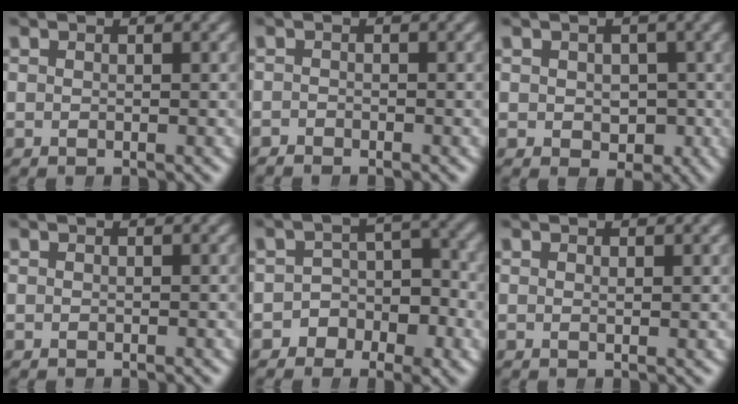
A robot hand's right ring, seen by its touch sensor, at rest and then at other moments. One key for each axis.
{"total": 0.9, "fx": -0.8, "fy": -0.2, "fz": -0.4, "tx": 0.012, "ty": -0.007, "tz": -0.014}
{"total": 2.5, "fx": -0.4, "fy": 2.2, "fz": 1.1, "tx": 0.002, "ty": -0.016, "tz": 0.004}
{"total": 0.0}
{"total": 4.8, "fx": -1.8, "fy": 3.9, "fz": 2.2, "tx": -0.018, "ty": 0.002, "tz": -0.037}
{"total": 0.6, "fx": 0.4, "fy": -0.4, "fz": 0.3, "tx": -0.002, "ty": -0.005, "tz": 0.008}